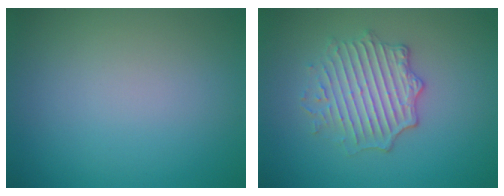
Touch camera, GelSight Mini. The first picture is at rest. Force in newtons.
{"total": 4.1, "press": 3.6, "slide": 1.8}